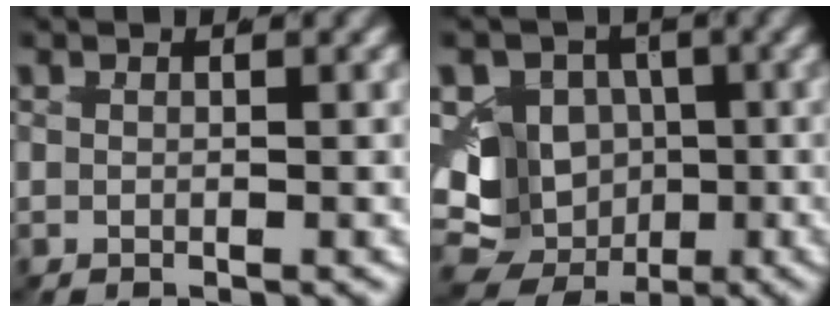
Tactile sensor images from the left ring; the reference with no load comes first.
{"total": 16.9, "force": [-4.8, 14.8, 6.6], "torque": [-0.141, -0.073, -0.083]}